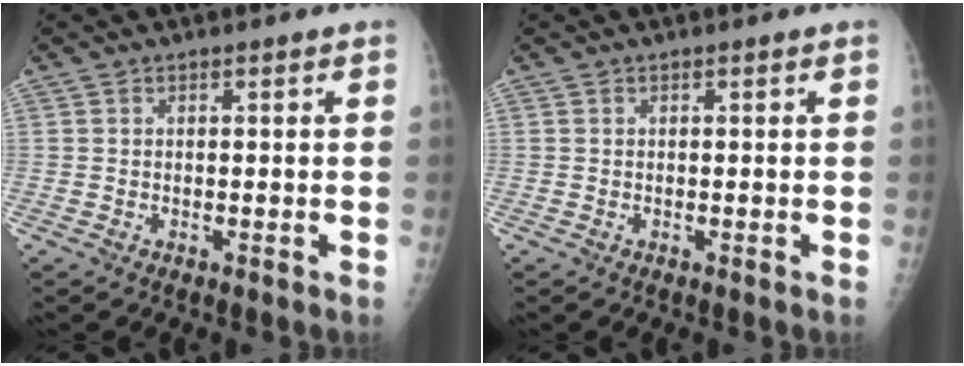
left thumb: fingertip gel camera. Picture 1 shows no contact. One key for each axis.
{"total": 0.0}